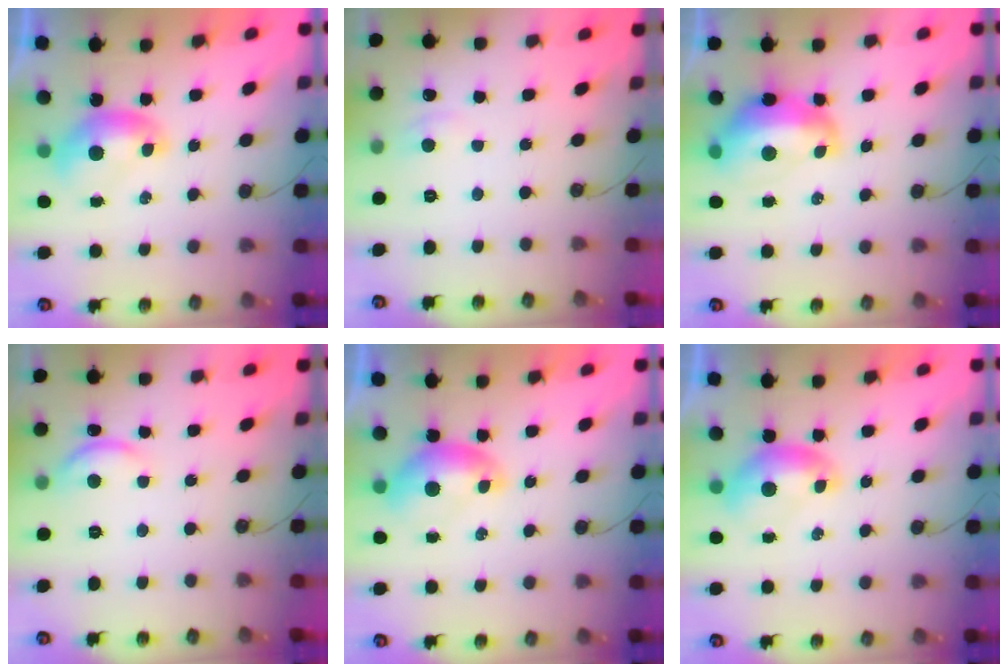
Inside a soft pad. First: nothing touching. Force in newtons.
{"total": 0.6, "press": 0.3, "slide": 0.6}
{"total": 6.5, "press": 6.4, "slide": 1.2}
{"total": 2.8, "press": 2.8, "slide": 0.3}
{"total": 0.6, "press": 0.5, "slide": 0.3}
{"total": 0.0}